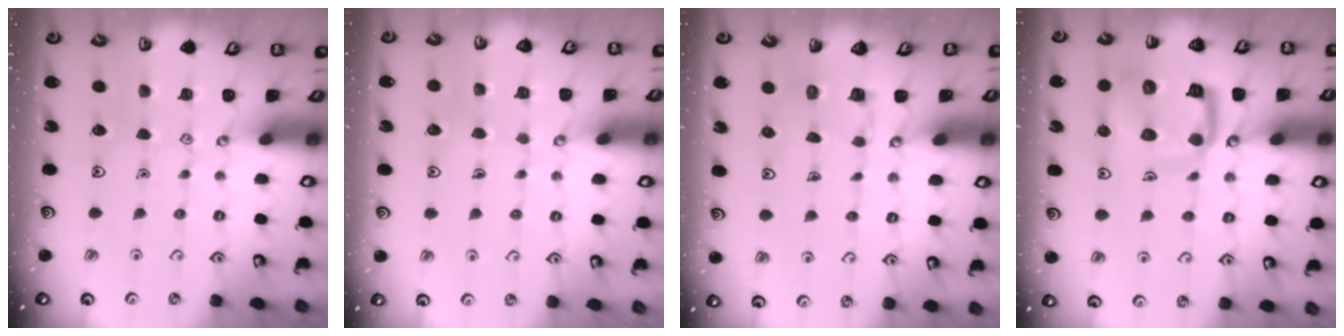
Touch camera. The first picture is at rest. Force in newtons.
{"total": 3.0, "press": 3.0, "slide": 0.2}
{"total": 3.2, "press": 3.2, "slide": 0.2}
{"total": 12.6, "press": 12.6, "slide": 1.4}